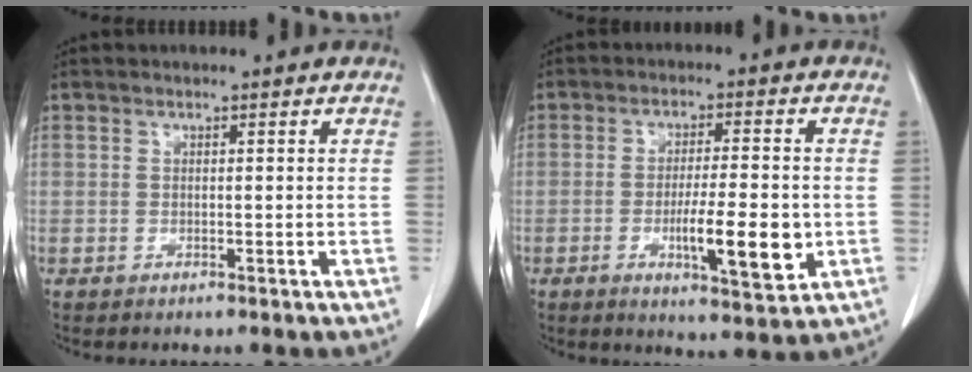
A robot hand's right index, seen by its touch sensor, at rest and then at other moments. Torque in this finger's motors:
{"motor_torque": [0.70, 0.39, 0.21, 0.06]}